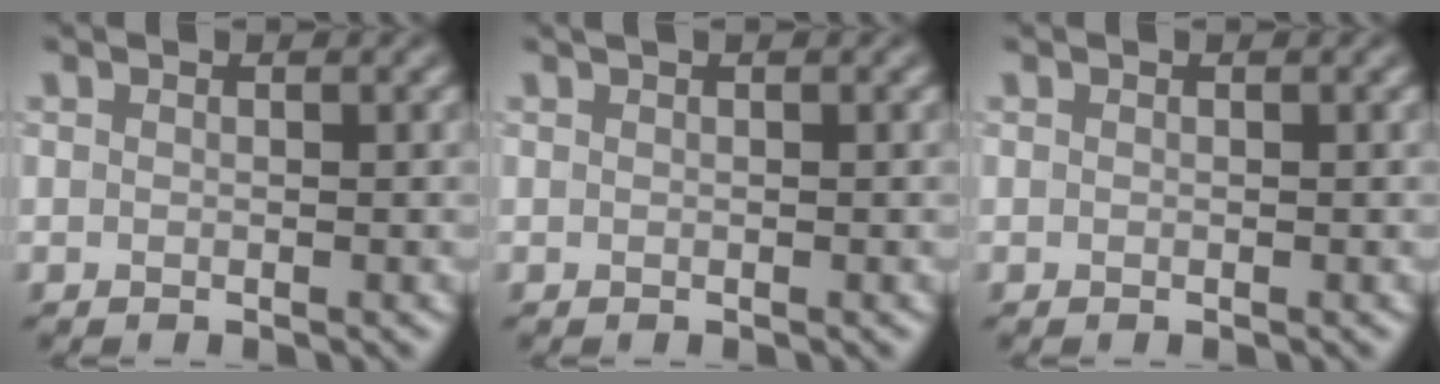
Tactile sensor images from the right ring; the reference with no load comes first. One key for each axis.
{"total": 0.0}
{"total": 0.0}